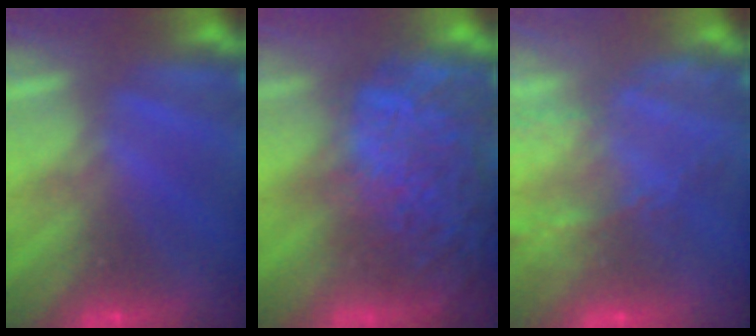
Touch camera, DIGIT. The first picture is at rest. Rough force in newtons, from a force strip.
{"total": 7.8}
{"total": 8.7}